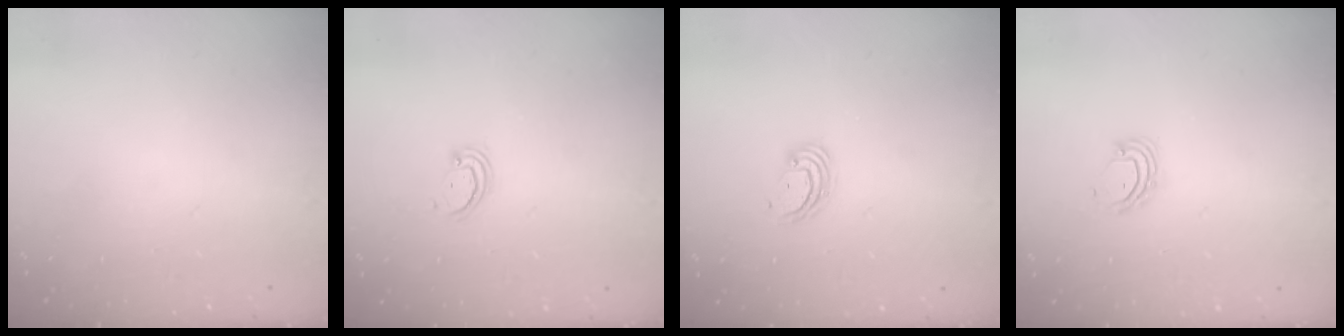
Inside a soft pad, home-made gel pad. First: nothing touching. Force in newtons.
{"total": 2.6, "press": 2.6, "slide": 0.3}
{"total": 3.8, "press": 3.8, "slide": 0.1}
{"total": 5.0, "press": 5.0, "slide": 0.4}